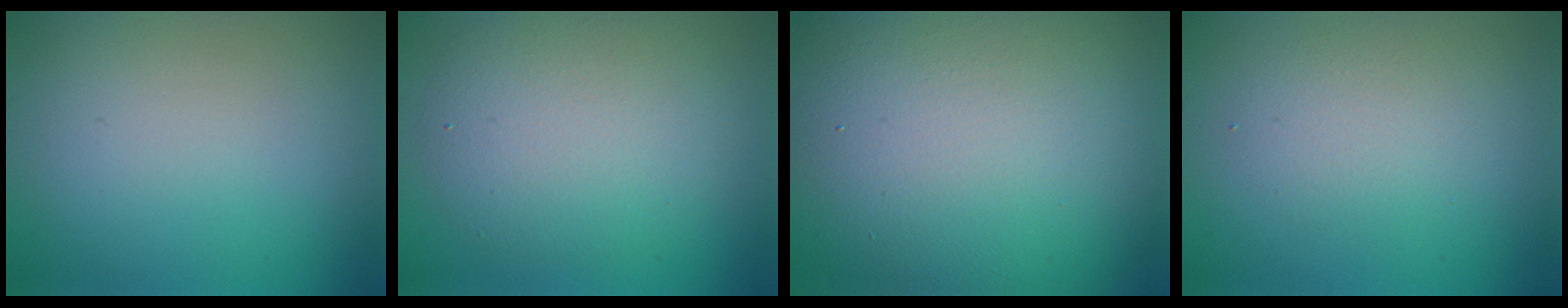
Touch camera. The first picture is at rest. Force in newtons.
{"total": 5.6, "press": 5.6, "slide": 0.2}
{"total": 19.0, "press": 19.0, "slide": 0.6}
{"total": 2.4, "press": 2.4, "slide": 0.1}